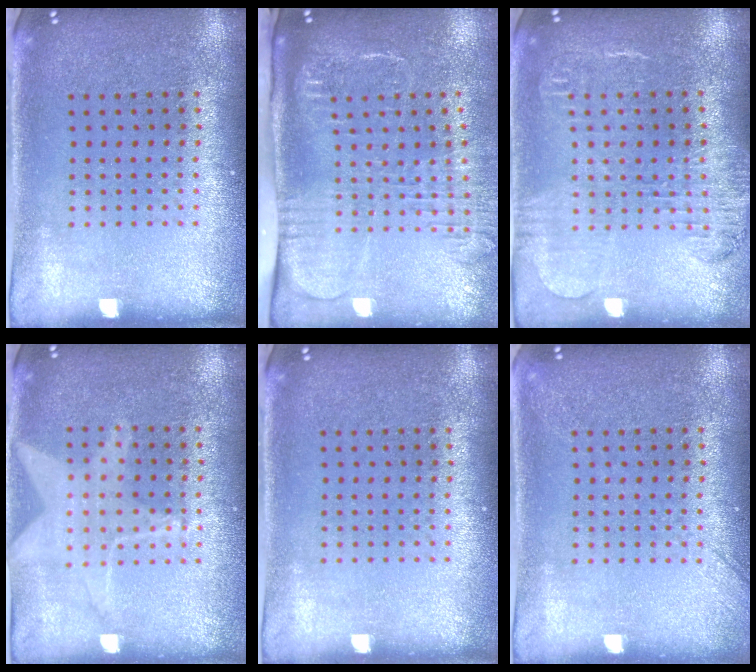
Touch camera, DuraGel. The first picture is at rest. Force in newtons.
{"total": 2.7, "press": 2.0, "slide": 1.7}
{"total": 1.8, "press": 1.7, "slide": 0.7}
{"total": 1.4, "press": 1.4, "slide": 0.4}
{"total": 0.0}
{"total": 1.2, "press": 1.2, "slide": 0.2}